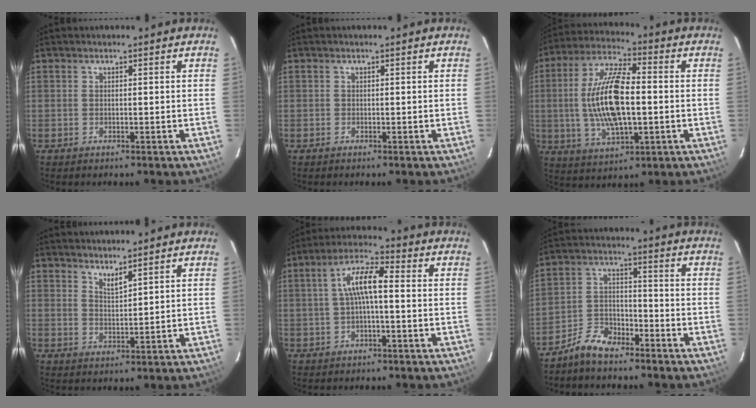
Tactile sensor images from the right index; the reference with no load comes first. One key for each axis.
{"total": 0.0}
{"total": 16.1, "fx": -0.8, "fy": 6.0, "fz": 14.9, "tx": -0.300, "ty": 0.006, "tz": -0.012}
{"total": 2.8, "fx": 2.4, "fy": 0.2, "fz": 1.3, "tx": -0.022, "ty": -0.002, "tz": 0.041}
{"total": 7.3, "fx": 0.0, "fy": 2.0, "fz": 7.1, "tx": -0.141, "ty": 0.020, "tz": 0.002}
{"total": 7.3, "fx": -6.1, "fy": 2.8, "fz": 2.8, "tx": -0.068, "ty": 0.018, "tz": -0.117}